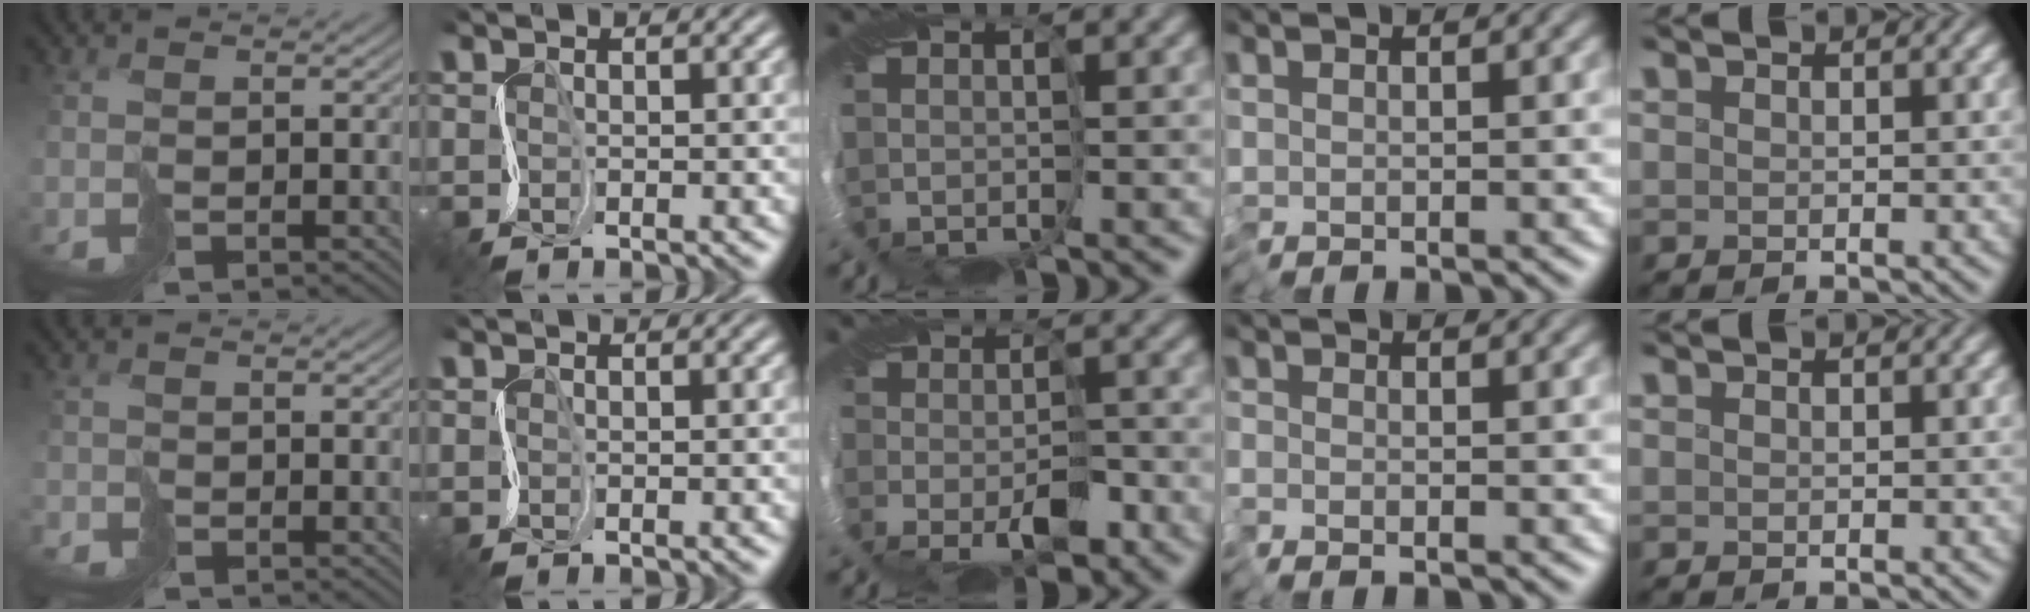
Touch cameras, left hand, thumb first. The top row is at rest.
{"thumb": {"total": 1.3, "force": [-1.1, 0.2, -0.5], "torque": [0.007, -0.009, -0.026]}, "middle": {"total": 1.5, "force": [-1.4, 0.2, 0.5], "torque": [0.006, -0.003, -0.023]}, "ring": {"total": 1.3, "force": [-1.3, 0.2, -0.2], "torque": [0.017, -0.003, -0.027]}}